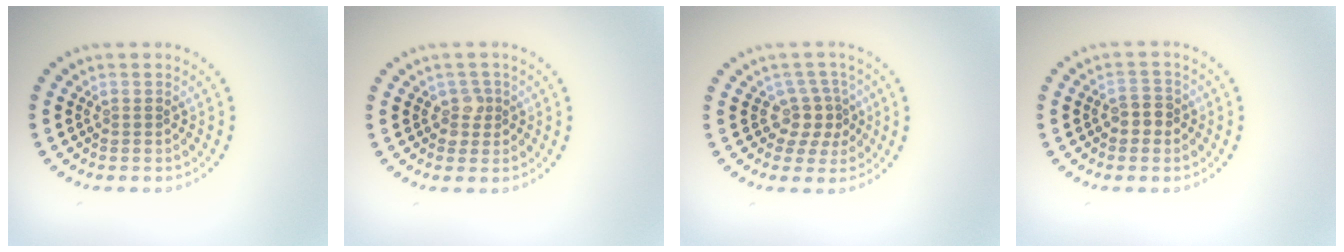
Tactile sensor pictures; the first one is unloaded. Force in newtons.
{"total": 1.5, "press": 1.3, "slide": 0.8}
{"total": 2.7, "press": 1.9, "slide": 1.8}
{"total": 1.9, "press": 1.8, "slide": 0.6}